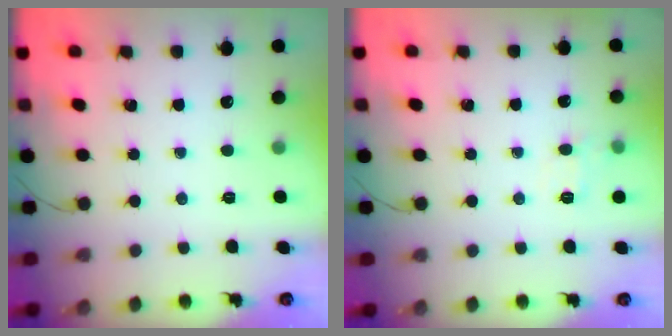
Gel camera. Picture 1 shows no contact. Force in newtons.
{"total": 7.2, "press": 6.9, "slide": 1.9}